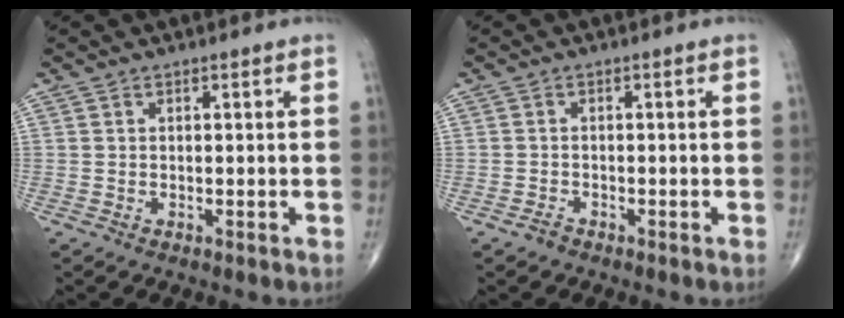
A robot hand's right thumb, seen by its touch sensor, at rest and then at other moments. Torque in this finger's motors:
{"motor_torque": [-0.09, 0.12, -0.18, -0.17, -0.01]}